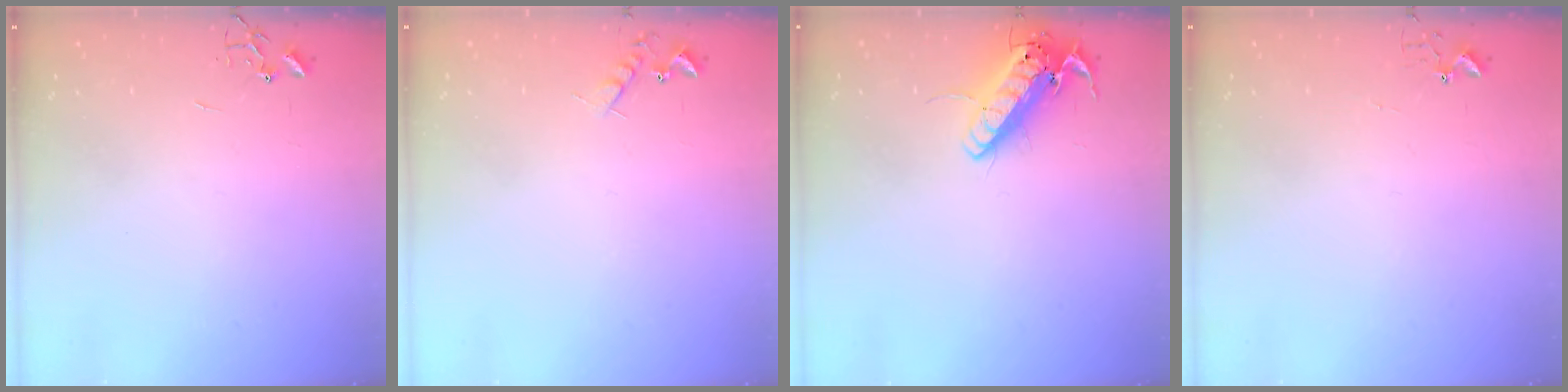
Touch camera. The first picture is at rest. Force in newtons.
{"total": 6.1, "press": 6.0, "slide": 0.9}
{"total": 14.9, "press": 14.7, "slide": 2.8}
{"total": 2.7, "press": 2.7, "slide": 0.3}